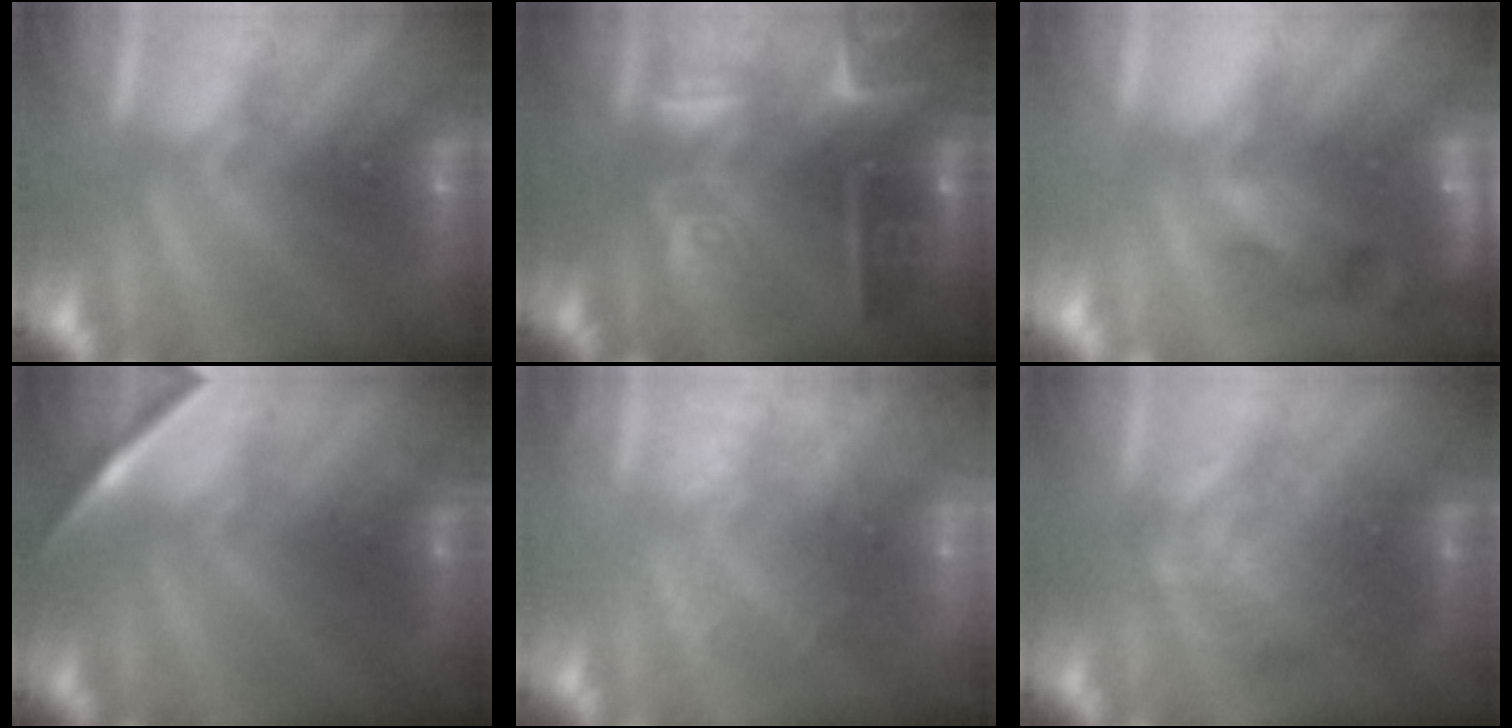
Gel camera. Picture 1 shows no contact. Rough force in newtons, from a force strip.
{"total": 6.2}
{"total": 9.3}
{"total": 1.7}
{"total": 6.6}
{"total": 2.2}